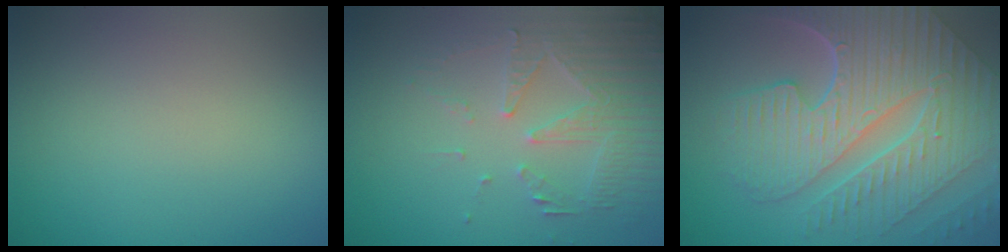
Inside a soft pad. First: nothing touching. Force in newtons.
{"total": 5.3, "press": 3.6, "slide": 4.0}
{"total": 10.6, "press": 7.3, "slide": 7.7}